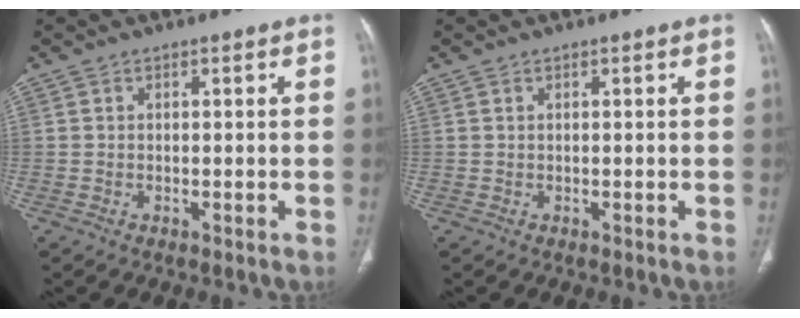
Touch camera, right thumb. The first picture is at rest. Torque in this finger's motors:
{"motor_torque": [-0.04, 0.04, -0.04, 0.05, 0.00]}